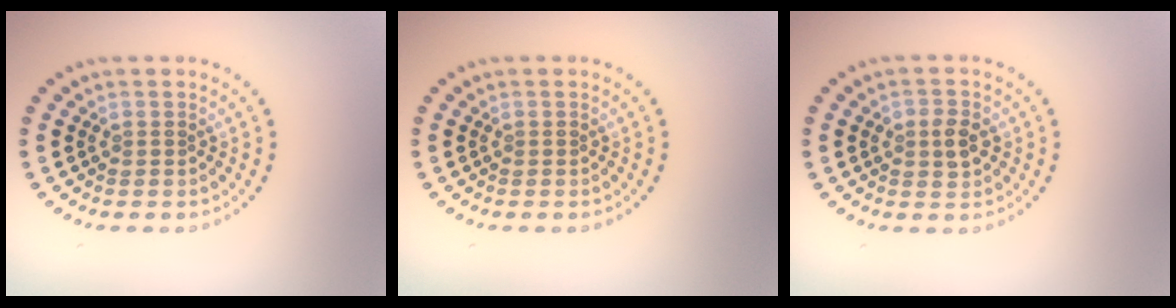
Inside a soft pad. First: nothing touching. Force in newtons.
{"total": 0.0}
{"total": 2.0, "press": 2.0, "slide": 0.2}